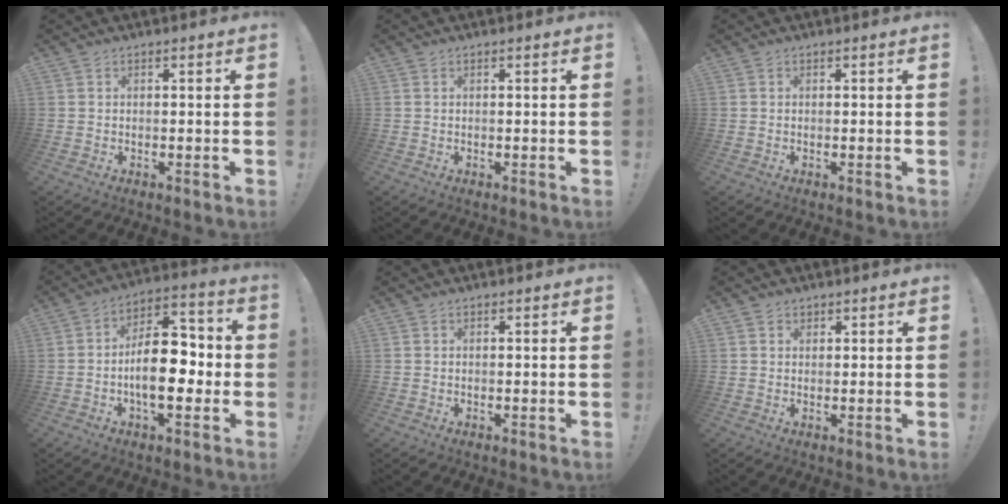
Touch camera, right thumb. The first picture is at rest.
{"total": 0.0}
{"total": 0.0}
{"total": 16.3, "force": [-3.1, 8.5, 13.5], "torque": [-0.218, 0.022, -0.051]}
{"total": 0.0}
{"total": 1.4, "force": [1.0, 1.0, 0.2], "torque": [0.003, -0.002, 0.017]}